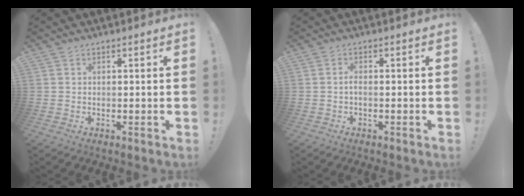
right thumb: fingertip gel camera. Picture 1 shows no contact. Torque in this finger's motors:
{"motor_torque": [0.03, -0.10, -0.31, 0.50, 0.02]}